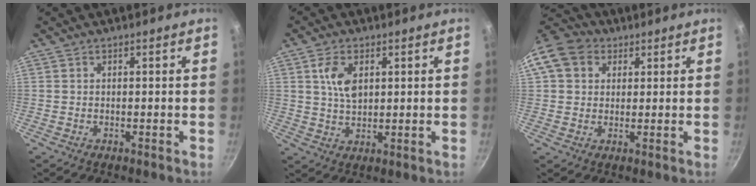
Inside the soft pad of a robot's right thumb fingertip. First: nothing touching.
{"total": 6.2, "force": [1.9, 3.5, 4.8], "torque": [-0.086, -0.005, 0.037]}
{"total": 11.1, "force": [3.5, 9.1, 5.4], "torque": [-0.091, 0.023, 0.047]}